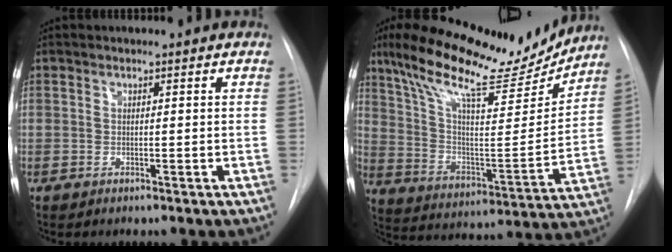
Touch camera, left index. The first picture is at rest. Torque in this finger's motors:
{"motor_torque": [1.06, -1.08, 0.43, 0.14]}